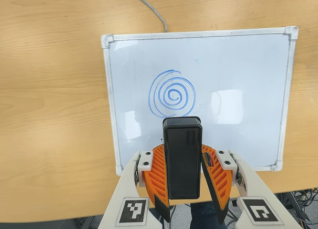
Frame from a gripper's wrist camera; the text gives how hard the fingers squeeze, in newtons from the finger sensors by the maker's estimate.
{"total": 5.2, "left": 4.9, "right": 5.5}